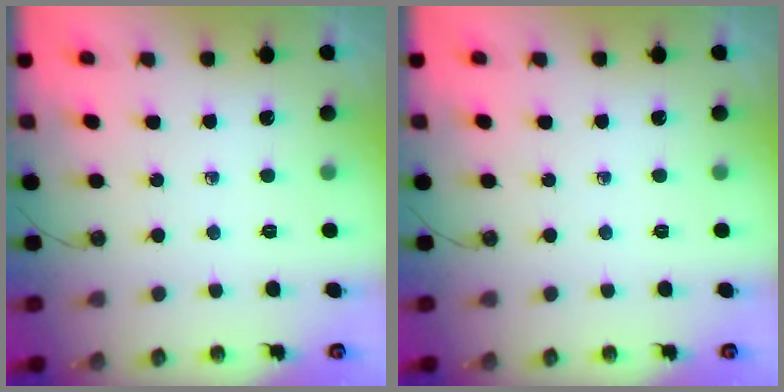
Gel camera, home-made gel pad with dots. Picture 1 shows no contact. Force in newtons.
{"total": 0.0}